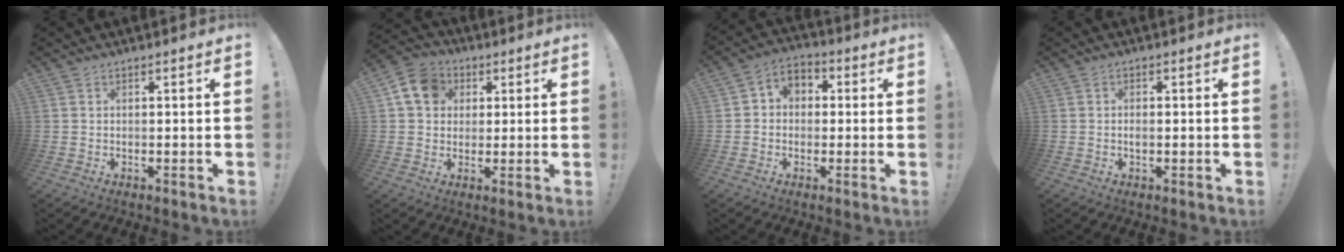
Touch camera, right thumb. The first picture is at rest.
{"total": 10.8, "force": [3.3, 9.0, 5.1], "torque": [-0.073, 0.000, 0.068]}
{"total": 5.4, "force": [-1.0, 4.9, 2.2], "torque": [-0.031, 0.018, -0.016]}
{"total": 1.3, "force": [-0.5, 0.7, 1.0], "torque": [-0.025, 0.006, -0.009]}